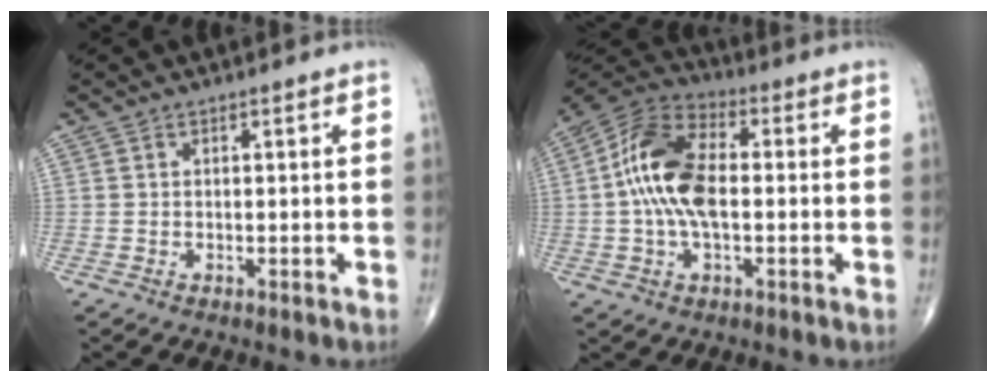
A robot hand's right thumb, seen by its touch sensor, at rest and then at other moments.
{"total": 14.4, "force": [0.2, 7.8, 12.2], "torque": [-0.238, 0.030, -0.006]}